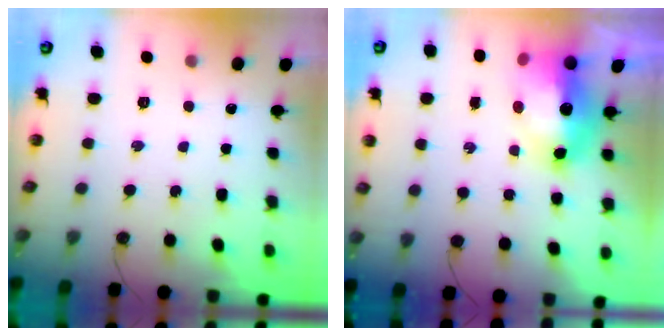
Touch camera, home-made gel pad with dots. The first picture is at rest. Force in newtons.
{"total": 15.0, "press": 14.9, "slide": 1.3}